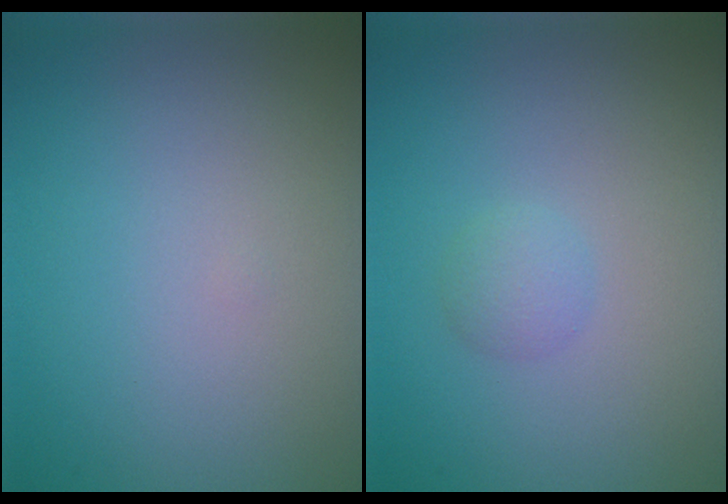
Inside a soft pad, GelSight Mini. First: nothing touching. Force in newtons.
{"total": 1.3, "press": 1.3, "slide": 0.0}